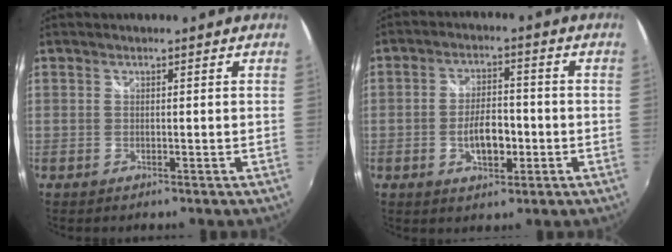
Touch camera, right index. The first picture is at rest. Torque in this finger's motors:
{"motor_torque": [0.16, -0.12, 0.19, 0.08]}